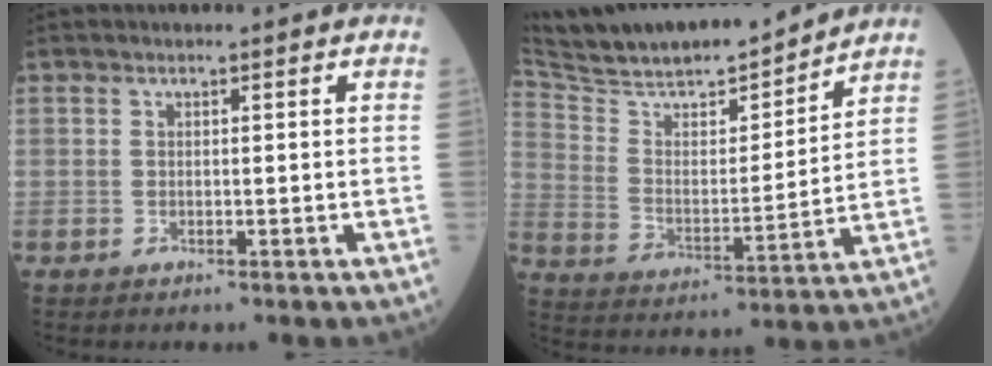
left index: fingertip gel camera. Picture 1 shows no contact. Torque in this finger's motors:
{"motor_torque": [-0.33, -0.83, 0.41, 0.08]}